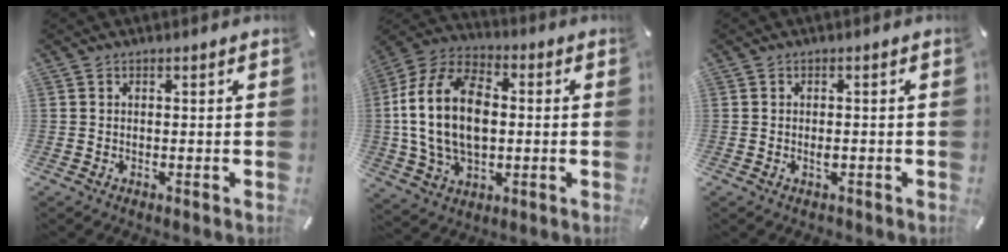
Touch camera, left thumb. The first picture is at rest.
{"total": 17.7, "force": [-0.1, 12.3, 12.8], "torque": [-0.287, 0.007, -0.006]}
{"total": 1.6, "force": [-0.5, 0.9, 1.2], "torque": [-0.023, 0.001, -0.009]}